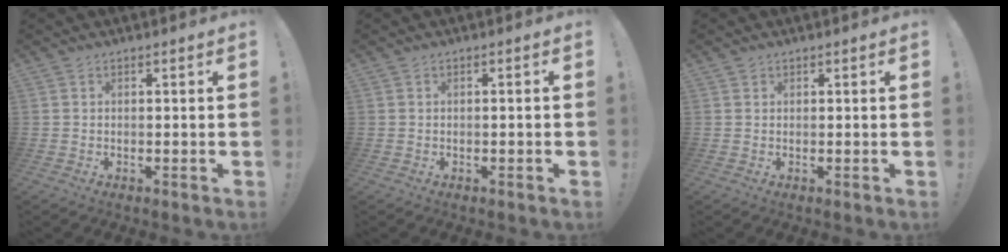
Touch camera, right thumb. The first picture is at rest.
{"total": 1.0, "force": [-0.7, -0.2, 0.6], "torque": [-0.015, 0.002, -0.013]}
{"total": 0.6, "force": [0.5, 0.3, 0.0], "torque": [0.007, -0.004, 0.009]}